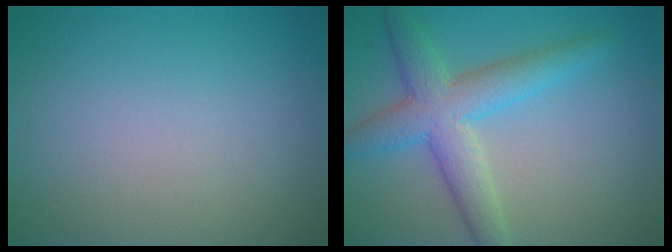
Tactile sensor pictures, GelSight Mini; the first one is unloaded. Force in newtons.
{"total": 5.3, "press": 5.3, "slide": 0.2}